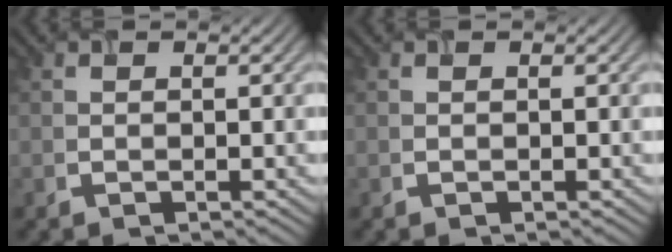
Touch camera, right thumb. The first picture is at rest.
{"total": 0.0}